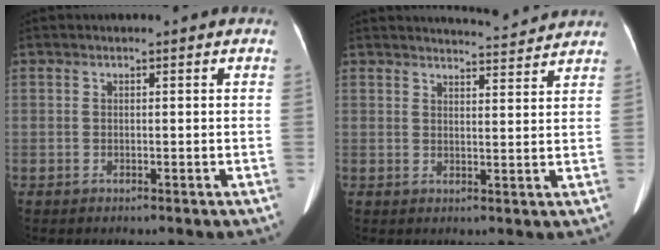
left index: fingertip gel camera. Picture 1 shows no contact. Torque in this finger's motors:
{"motor_torque": [0.64, -1.00, -0.03, 0.00]}